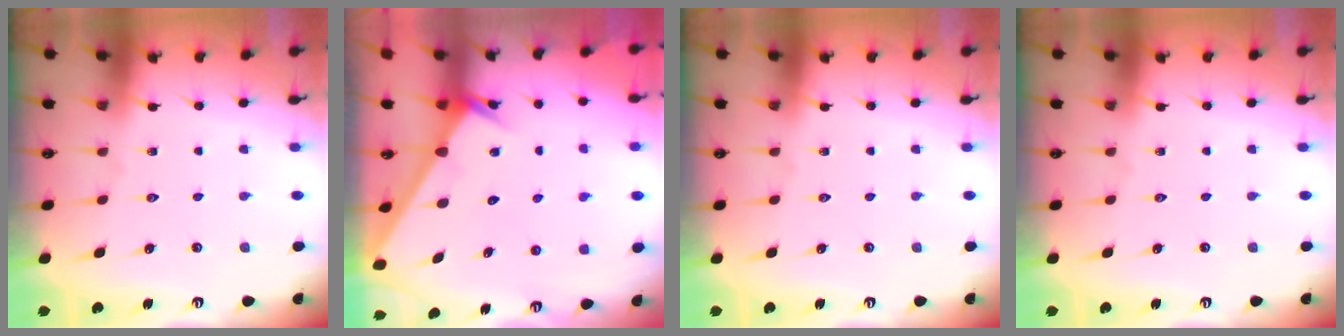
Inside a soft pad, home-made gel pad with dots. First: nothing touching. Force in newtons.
{"total": 2.5, "press": 2.5, "slide": 0.0}
{"total": 0.0}
{"total": 0.0}